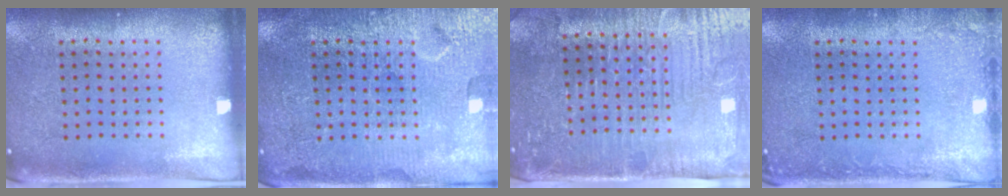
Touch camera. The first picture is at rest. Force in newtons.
{"total": 6.1, "press": 6.0, "slide": 0.8}
{"total": 4.8, "press": 4.4, "slide": 1.7}
{"total": 1.6, "press": 1.6, "slide": 0.3}